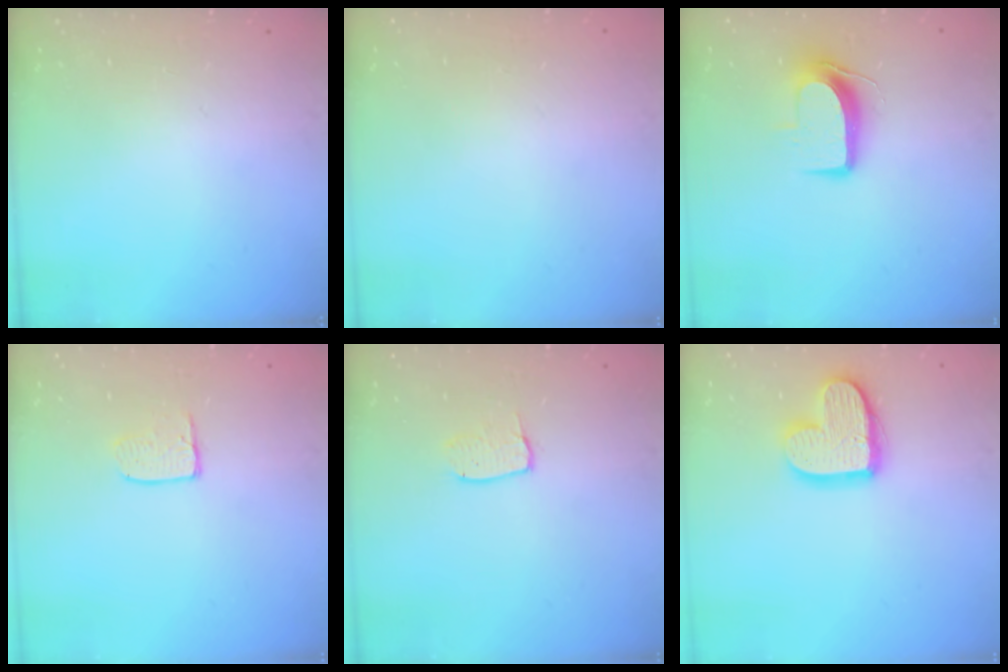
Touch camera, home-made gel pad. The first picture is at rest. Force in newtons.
{"total": 0.0}
{"total": 8.8, "press": 8.7, "slide": 1.0}
{"total": 4.7, "press": 4.7, "slide": 0.4}
{"total": 3.8, "press": 3.8, "slide": 0.3}
{"total": 14.4, "press": 14.3, "slide": 1.0}